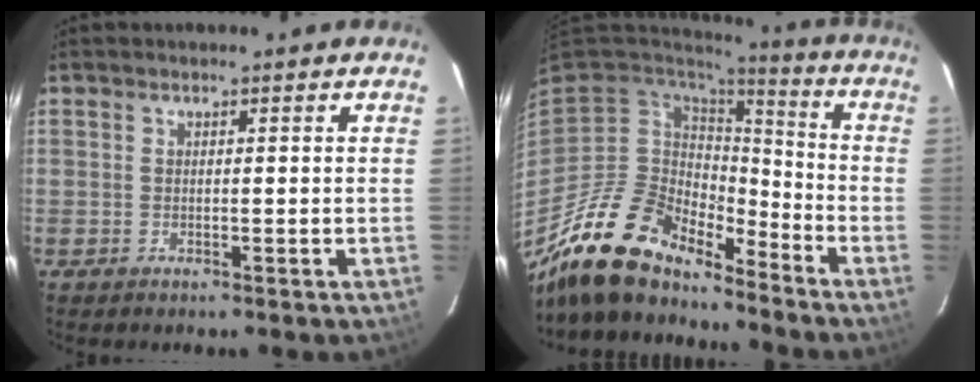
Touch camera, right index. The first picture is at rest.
{"total": 18.0, "force": [-15.2, 6.1, 7.3], "torque": [-0.152, -0.019, -0.279]}